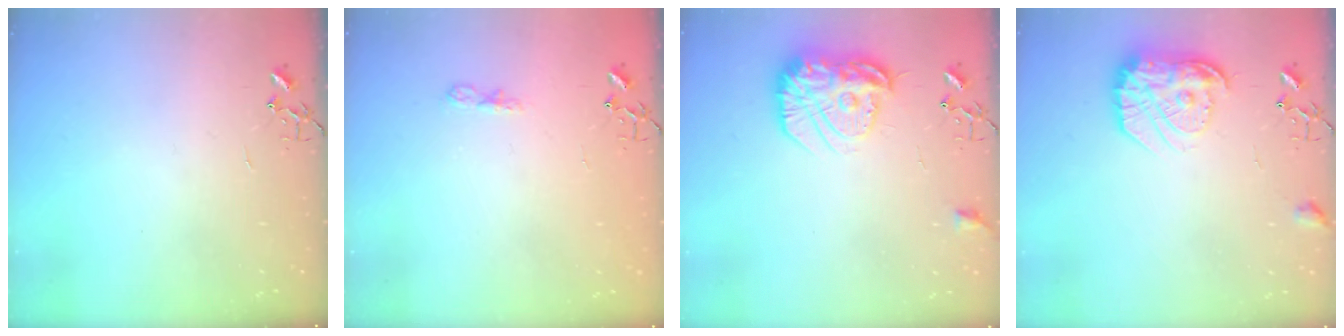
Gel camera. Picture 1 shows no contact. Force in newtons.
{"total": 5.1, "press": 5.1, "slide": 0.6}
{"total": 18.4, "press": 18.3, "slide": 1.2}
{"total": 16.2, "press": 16.2, "slide": 1.2}